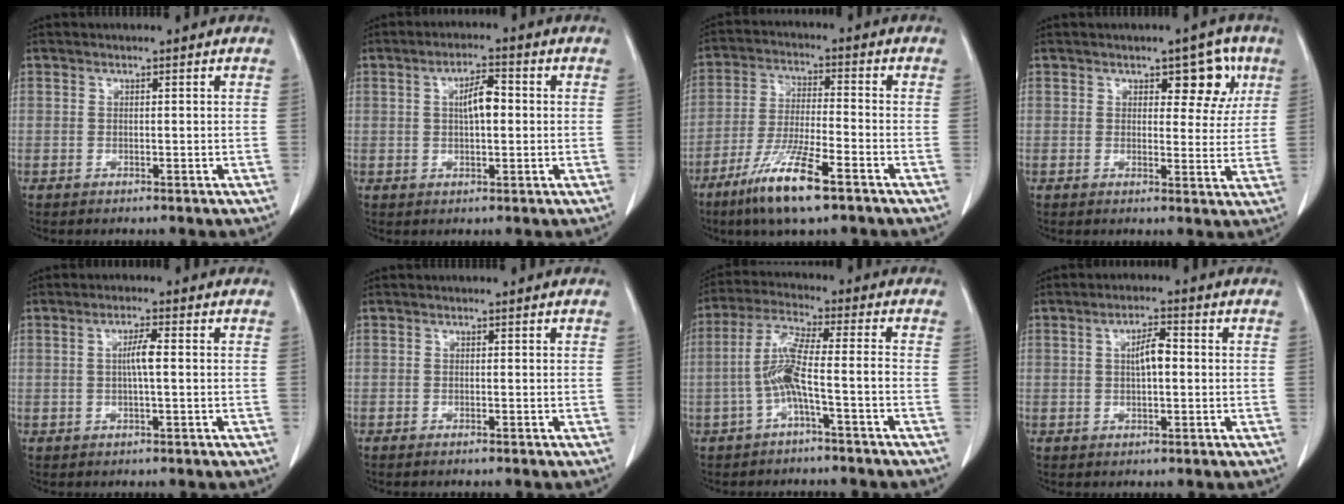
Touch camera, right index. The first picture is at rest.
{"total": 4.6, "force": [0.5, 1.4, 4.4], "torque": [-0.078, 0.009, 0.008]}
{"total": 11.3, "force": [-7.0, 1.2, 8.7], "torque": [-0.174, -0.027, -0.127]}
{"total": 5.9, "force": [2.7, 3.1, 4.2], "torque": [-0.037, 0.011, 0.032]}
{"total": 3.0, "force": [0.2, 0.2, 3.0], "torque": [-0.058, 0.003, 0.002]}
{"total": 0.7, "force": [-0.6, 0.0, 0.4], "torque": [-0.009, -0.001, -0.010]}
{"total": 7.2, "force": [-2.3, 0.2, 6.8], "torque": [-0.144, 0.017, -0.045]}
{"total": 3.9, "force": [0.3, 1.1, 3.8], "torque": [-0.067, 0.008, 0.004]}